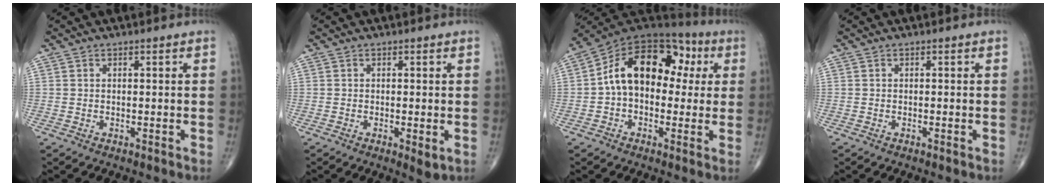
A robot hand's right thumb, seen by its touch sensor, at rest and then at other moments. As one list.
[{"total": 2.3, "force": [-0.5, 0.6, 2.2], "torque": [-0.040, -0.011, -0.009]}, {"total": 17.5, "force": [2.2, 11.5, 13.0], "torque": [-0.169, 0.052, 0.023]}, {"total": 0.0}]